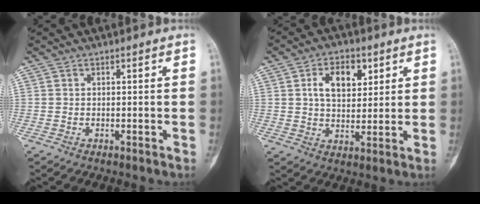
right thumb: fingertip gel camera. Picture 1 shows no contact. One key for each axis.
{"total": 8.9, "fx": 3.2, "fy": 5.4, "fz": 6.3, "tx": -0.077, "ty": -0.009, "tz": 0.054}